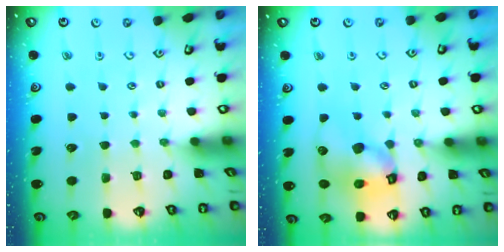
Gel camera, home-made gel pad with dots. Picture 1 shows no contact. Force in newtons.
{"total": 13.1, "press": 13.0, "slide": 1.8}